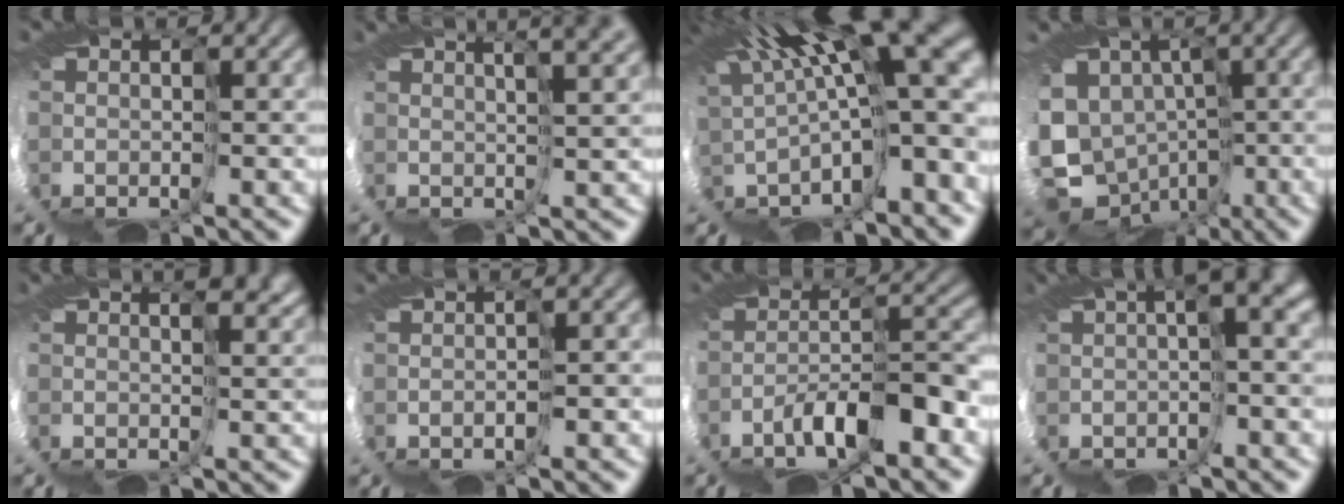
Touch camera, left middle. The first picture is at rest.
{"total": 5.1, "force": [4.2, -0.6, 2.9], "torque": [-0.032, 0.021, 0.055]}
{"total": 10.7, "force": [5.0, 0.6, 9.4], "torque": [-0.151, -0.022, 0.124]}
{"total": 6.2, "force": [-2.0, 5.7, 1.7], "torque": [-0.081, -0.025, -0.030]}
{"total": 2.2, "force": [1.7, -0.2, 1.4], "torque": [-0.022, -0.002, 0.037]}
{"total": 3.9, "force": [0.1, -3.4, -1.8], "torque": [0.030, -0.008, 0.009]}
{"total": 3.5, "force": [-2.3, -2.4, 1.3], "torque": [-0.032, 0.006, -0.052]}
{"total": 3.2, "force": [0.3, -3.0, 1.1], "torque": [-0.030, 0.000, 0.000]}